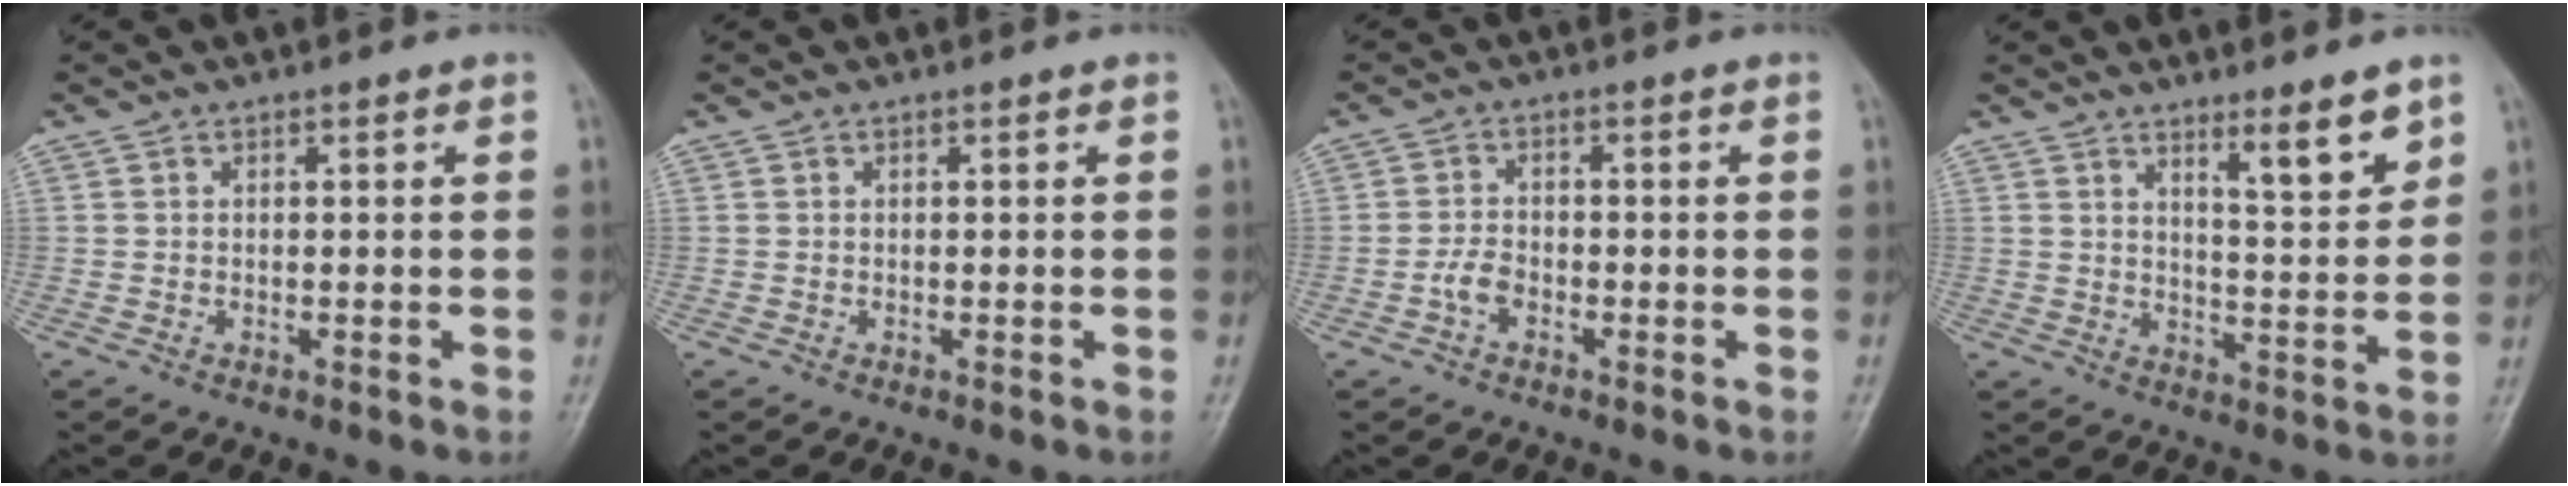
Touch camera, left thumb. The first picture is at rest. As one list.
[{"total": 0.0}, {"total": 2.9, "force": [-1.4, 1.8, 1.8], "torque": [-0.031, 0.012, -0.031]}, {"total": 7.6, "force": [5.2, 1.3, 5.4], "torque": [-0.072, -0.045, 0.080]}]